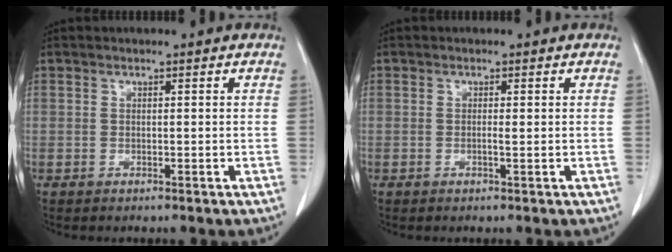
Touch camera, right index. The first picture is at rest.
{"total": 0.8, "force": [-0.1, 0.0, 0.8], "torque": [-0.017, -0.002, -0.001]}